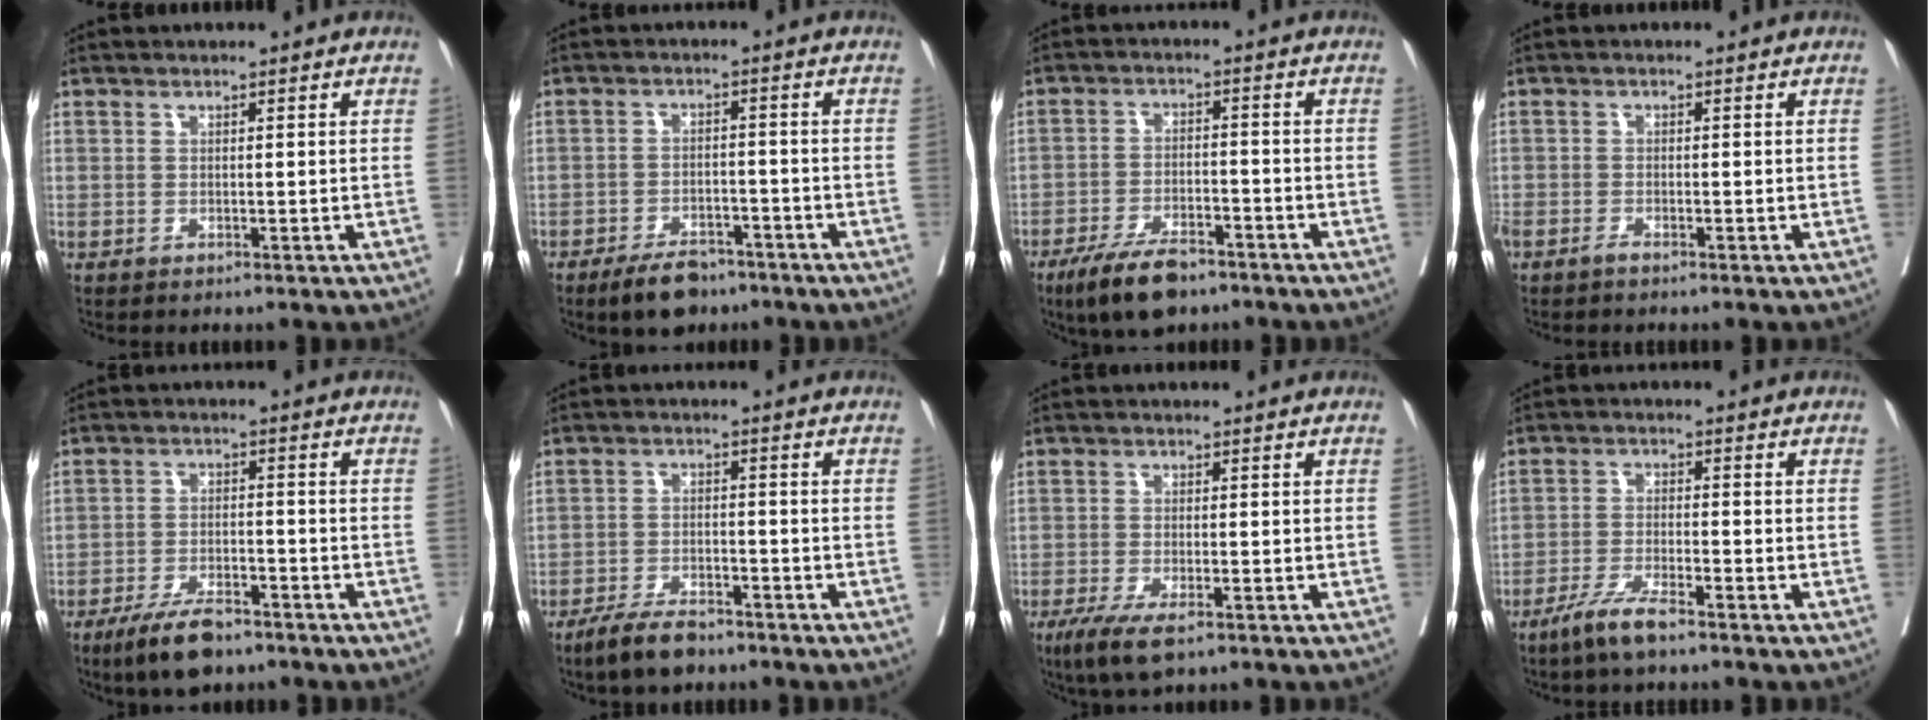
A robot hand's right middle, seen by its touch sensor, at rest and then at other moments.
{"total": 6.3, "force": [-4.8, 2.8, 3.0], "torque": [-0.053, -0.001, -0.076]}
{"total": 8.5, "force": [-6.3, 2.8, 5.0], "torque": [-0.093, -0.011, -0.111]}
{"total": 1.6, "force": [-1.3, 0.4, 0.8], "torque": [-0.016, -0.003, -0.024]}
{"total": 7.5, "force": [-5.7, 2.3, 4.4], "torque": [-0.082, -0.009, -0.099]}
{"total": 6.2, "force": [-5.0, 1.8, 3.2], "torque": [-0.064, -0.007, -0.090]}
{"total": 6.1, "force": [-3.9, 1.5, 4.4], "torque": [-0.079, -0.015, -0.064]}
{"total": 5.3, "force": [-4.0, 0.2, 3.5], "torque": [-0.071, -0.011, -0.079]}